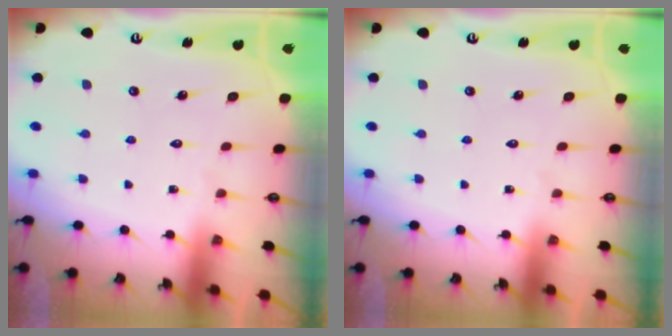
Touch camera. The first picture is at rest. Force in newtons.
{"total": 0.0}